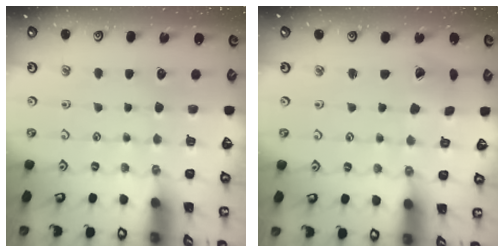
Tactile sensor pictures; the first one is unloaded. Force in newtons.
{"total": 2.8, "press": 2.7, "slide": 0.4}